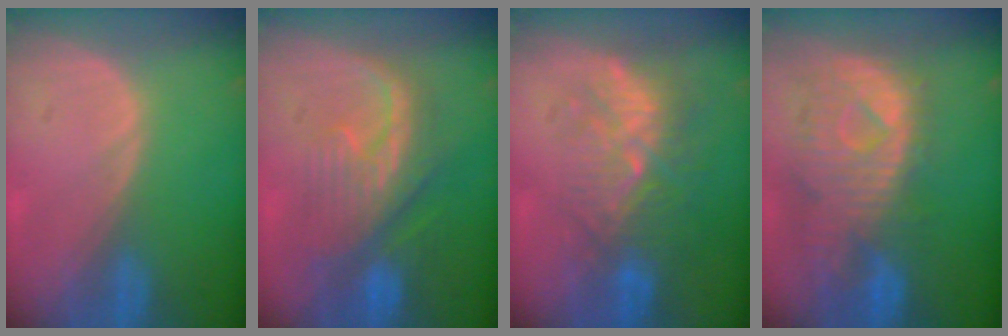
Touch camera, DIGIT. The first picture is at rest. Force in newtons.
{"total": 8.7, "press": 8.5, "slide": 1.8}
{"total": 9.1, "press": 8.4, "slide": 3.4}
{"total": 11.5, "press": 9.9, "slide": 5.8}